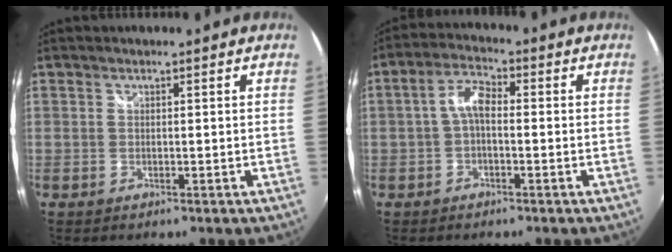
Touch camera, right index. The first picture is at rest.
{"total": 4.4, "force": [-0.8, 2.1, 3.8], "torque": [-0.079, 0.017, -0.017]}